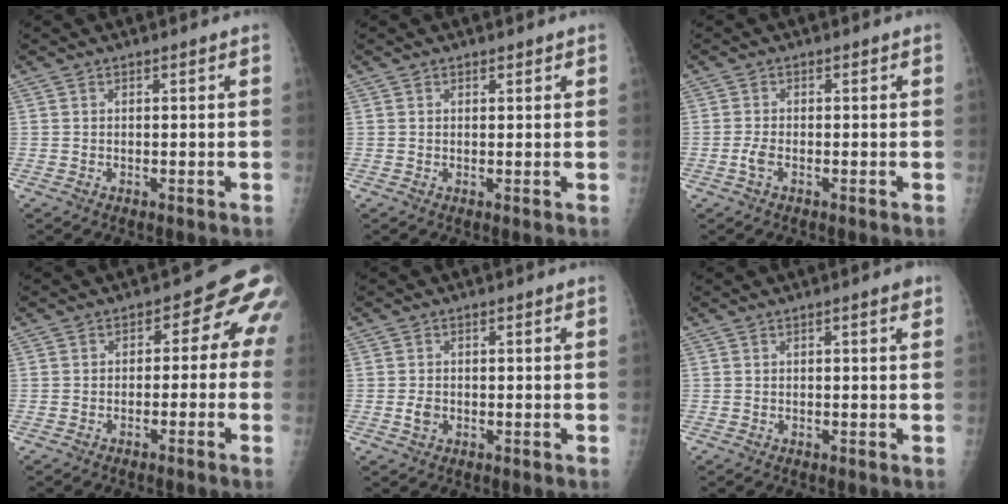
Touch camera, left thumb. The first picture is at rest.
{"total": 1.0, "force": [0.7, 0.6, 0.1], "torque": [0.013, -0.004, 0.006]}
{"total": 1.9, "force": [-0.5, 0.9, 1.6], "torque": [-0.030, 0.000, -0.013]}
{"total": 7.2, "force": [-1.0, 5.2, 4.9], "torque": [-0.015, 0.029, -0.026]}
{"total": 2.1, "force": [-0.3, 1.7, 1.3], "torque": [-0.015, 0.002, -0.005]}
{"total": 1.4, "force": [0.8, 0.3, 1.1], "torque": [-0.013, -0.001, 0.007]}